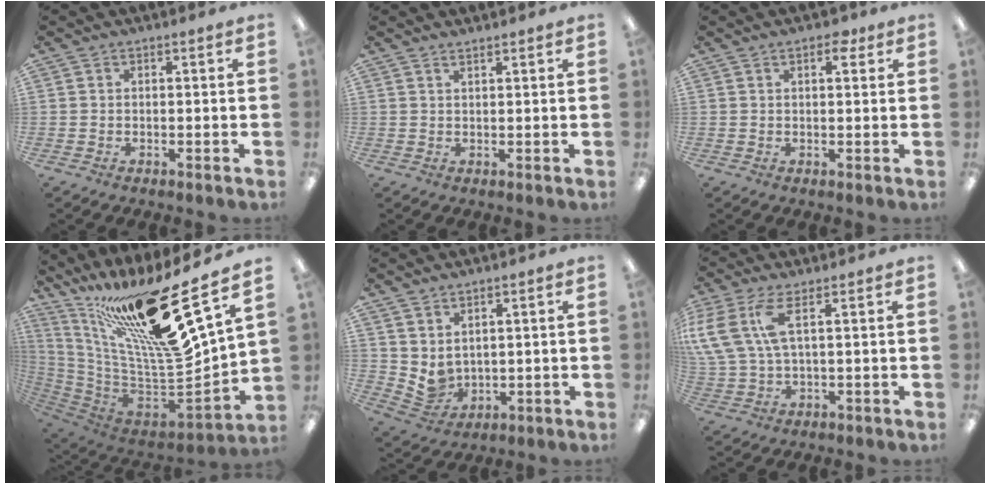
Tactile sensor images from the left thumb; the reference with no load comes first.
{"total": 1.2, "force": [1.1, 0.0, 0.3], "torque": [-0.007, -0.002, 0.021]}
{"total": 3.0, "force": [1.6, 1.4, 2.1], "torque": [-0.014, -0.008, 0.020]}
{"total": 27.4, "force": [16.2, 5.4, 21.4], "torque": [-0.351, -0.137, 0.264]}
{"total": 5.0, "force": [2.9, 3.5, 1.9], "torque": [-0.044, -0.020, 0.059]}
{"total": 10.2, "force": [4.0, 4.0, 8.5], "torque": [-0.194, -0.013, 0.074]}